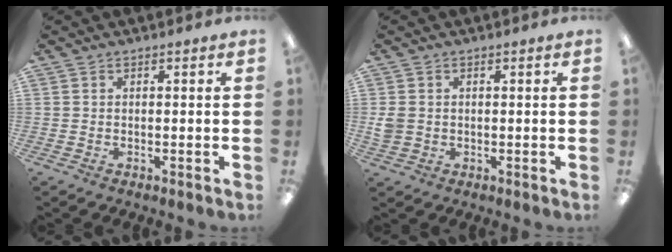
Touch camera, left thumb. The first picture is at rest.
{"total": 2.8, "force": [0.2, 2.6, 1.0], "torque": [-0.012, 0.001, 0.003]}